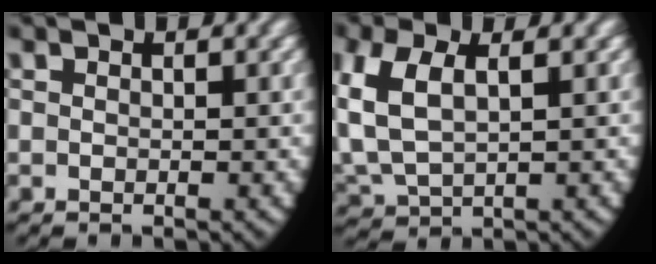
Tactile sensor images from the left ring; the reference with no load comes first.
{"total": 5.2, "force": [0.7, 3.9, 3.4], "torque": [-0.111, -0.016, 0.029]}